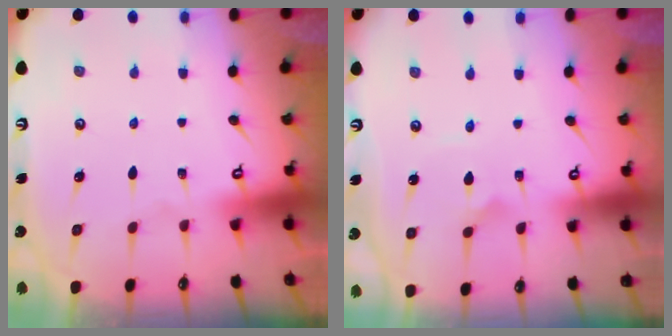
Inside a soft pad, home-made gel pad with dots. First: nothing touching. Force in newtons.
{"total": 3.0, "press": 3.0, "slide": 0.1}